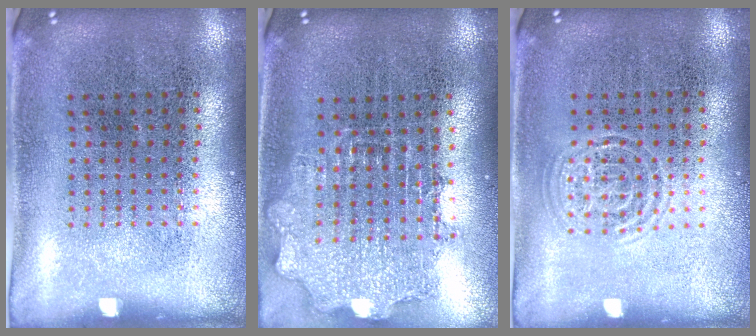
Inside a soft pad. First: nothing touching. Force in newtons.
{"total": 1.7, "press": 1.4, "slide": 1.0}
{"total": 1.5, "press": 1.5, "slide": 0.3}